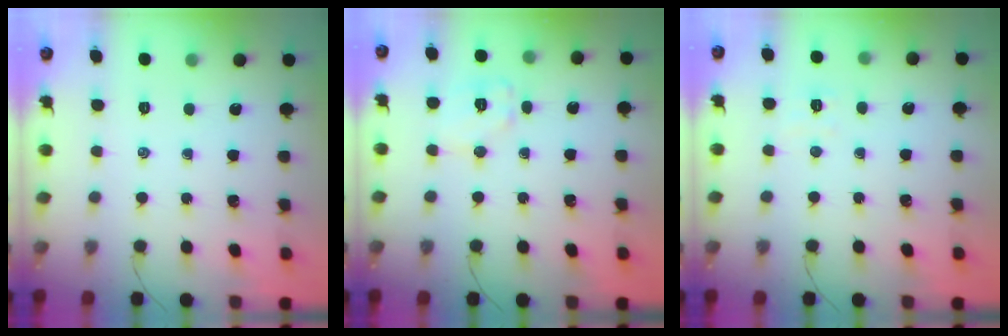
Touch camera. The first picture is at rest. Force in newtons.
{"total": 8.3, "press": 8.3, "slide": 0.5}
{"total": 2.7, "press": 2.5, "slide": 0.8}